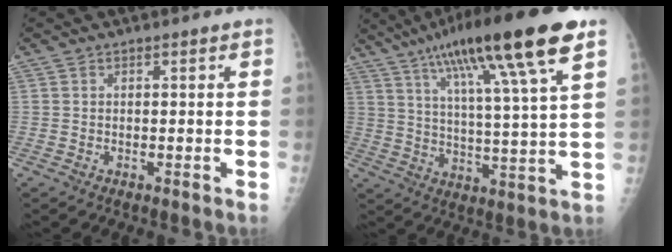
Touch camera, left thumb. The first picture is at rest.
{"total": 21.3, "force": [12.1, 2.0, 17.4], "torque": [-0.283, -0.022, 0.193]}